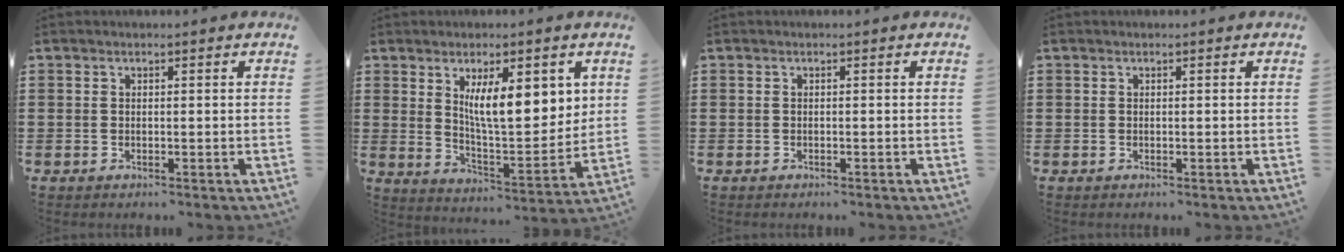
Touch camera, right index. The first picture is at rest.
{"total": 10.3, "force": [3.8, 3.5, 8.9], "torque": [-0.146, -0.012, 0.060]}
{"total": 0.0}
{"total": 0.0}